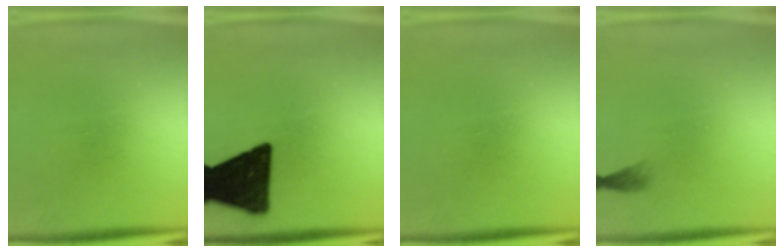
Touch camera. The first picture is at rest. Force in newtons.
{"total": 18.4}
{"total": 0.0}
{"total": 1.0}